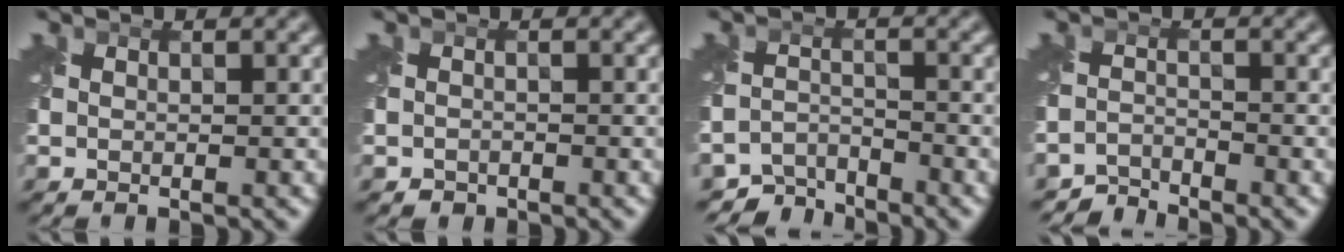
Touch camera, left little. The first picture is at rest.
{"total": 0.8, "force": [-0.6, 0.5, 0.0], "torque": [0.001, -0.006, -0.012]}
{"total": 4.0, "force": [-3.8, 1.1, 0.2], "torque": [0.002, -0.010, -0.072]}
{"total": 2.6, "force": [-2.6, 0.2, -0.4], "torque": [0.008, -0.001, -0.057]}